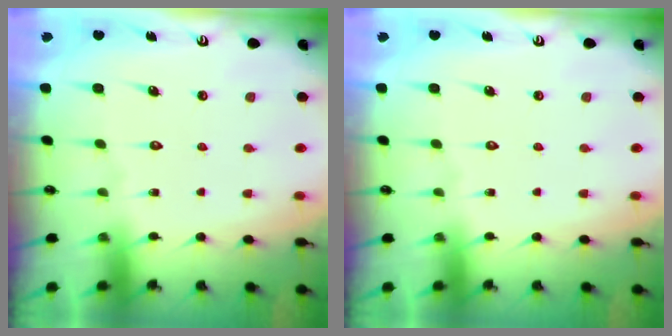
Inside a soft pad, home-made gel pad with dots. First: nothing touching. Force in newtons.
{"total": 0.0}